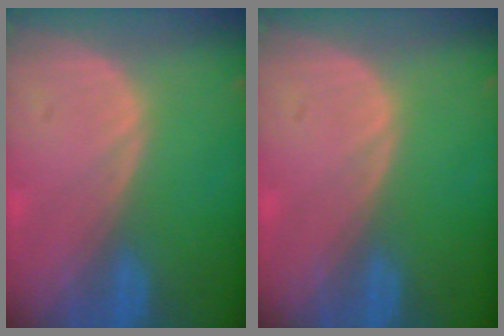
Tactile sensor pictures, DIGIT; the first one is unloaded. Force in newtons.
{"total": 0.0}